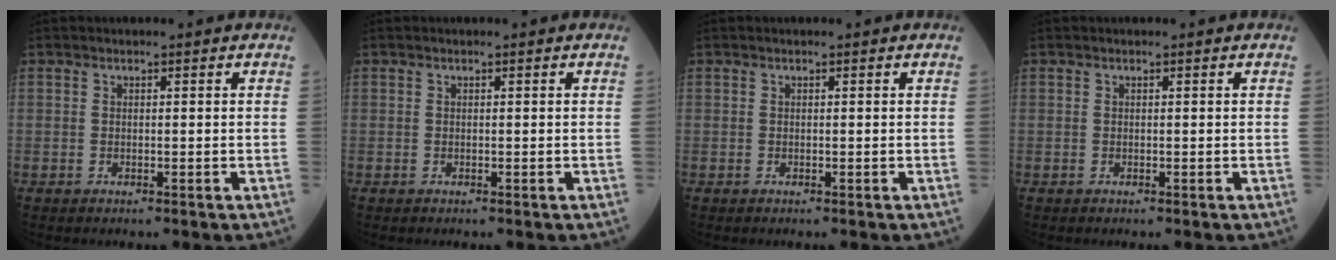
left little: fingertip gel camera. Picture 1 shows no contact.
{"total": 0.0}
{"total": 0.0}
{"total": 0.0}